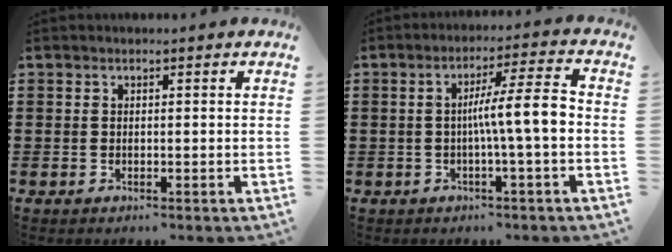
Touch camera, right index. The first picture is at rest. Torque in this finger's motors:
{"motor_torque": [0.78, -0.46, 0.58, 0.18]}